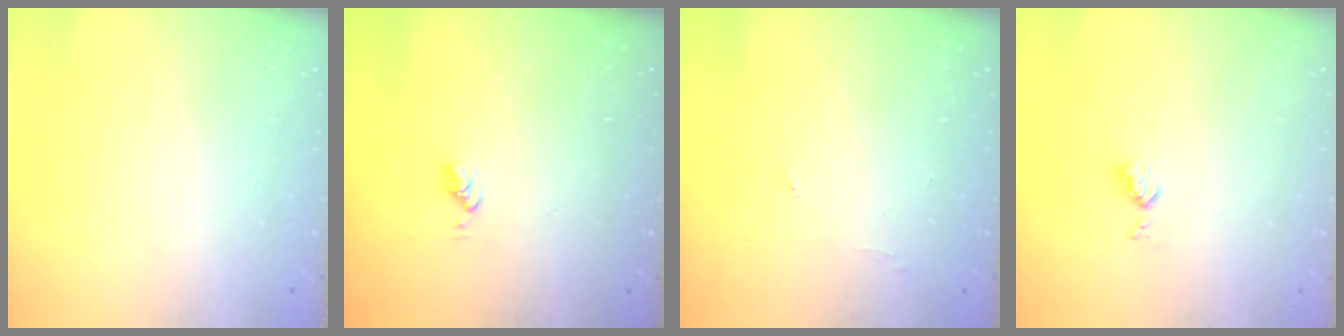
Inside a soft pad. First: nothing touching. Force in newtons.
{"total": 2.8, "press": 2.8, "slide": 0.4}
{"total": 3.9, "press": 3.9, "slide": 0.3}
{"total": 4.3, "press": 4.3, "slide": 0.6}